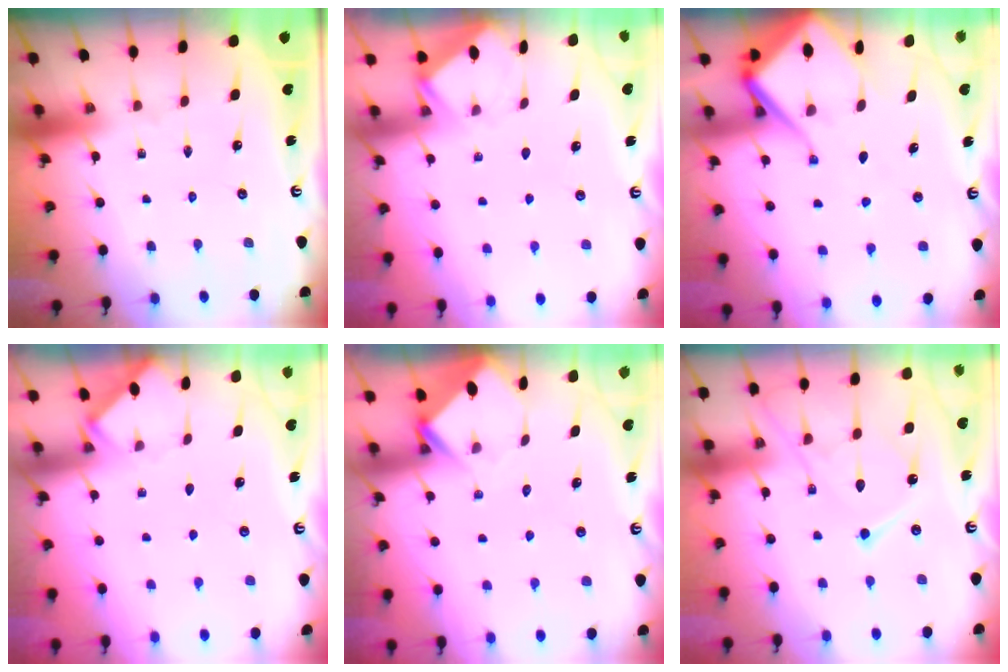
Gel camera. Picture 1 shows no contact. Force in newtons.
{"total": 1.7, "press": 1.6, "slide": 0.2}
{"total": 11.1, "press": 11.1, "slide": 1.1}
{"total": 3.2, "press": 3.1, "slide": 0.4}
{"total": 3.8, "press": 3.8, "slide": 0.2}
{"total": 12.5, "press": 12.5, "slide": 1.2}